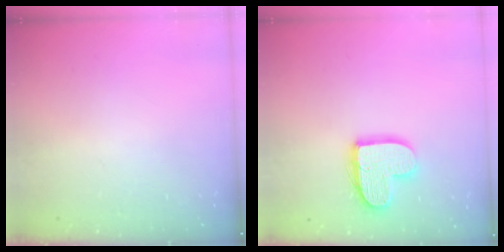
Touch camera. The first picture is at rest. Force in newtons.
{"total": 12.6, "press": 12.6, "slide": 0.9}